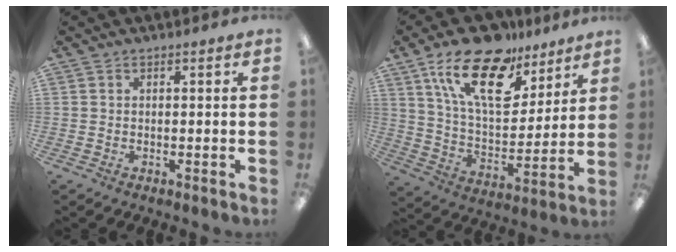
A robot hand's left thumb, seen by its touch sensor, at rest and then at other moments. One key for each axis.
{"total": 20.5, "fx": 12.8, "fy": 9.8, "fz": 12.7, "tx": -0.228, "ty": -0.060, "tz": 0.226}